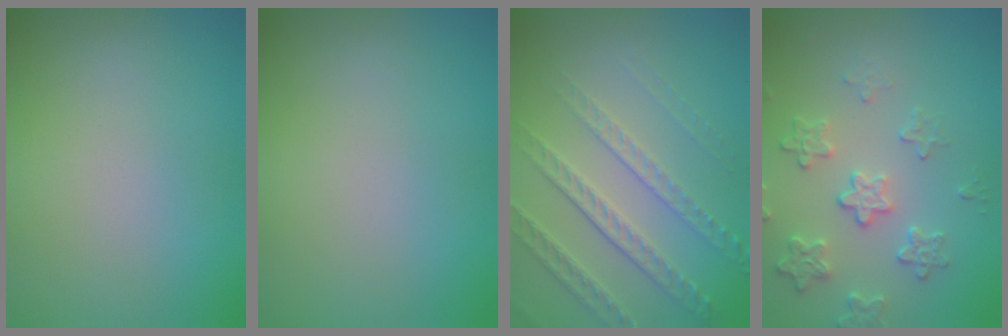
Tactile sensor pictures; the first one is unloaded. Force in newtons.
{"total": 0.0}
{"total": 4.5, "press": 3.4, "slide": 3.0}
{"total": 3.1, "press": 3.0, "slide": 0.6}